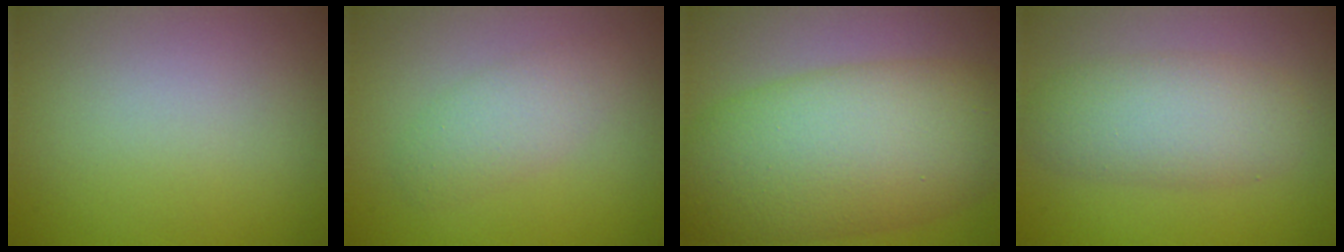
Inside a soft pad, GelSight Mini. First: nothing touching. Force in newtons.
{"total": 2.5, "press": 2.5, "slide": 0.1}
{"total": 11.8, "press": 11.8, "slide": 0.1}
{"total": 4.8, "press": 4.8, "slide": 0.3}